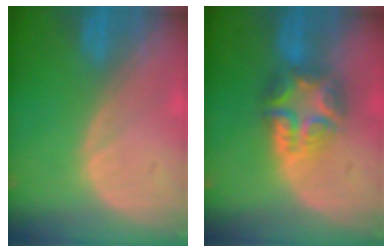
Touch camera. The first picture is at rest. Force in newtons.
{"total": 7.8, "press": 6.7, "slide": 4.1}